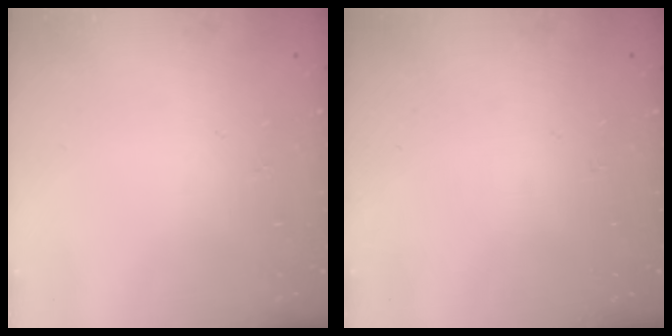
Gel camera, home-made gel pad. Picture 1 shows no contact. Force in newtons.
{"total": 0.0}